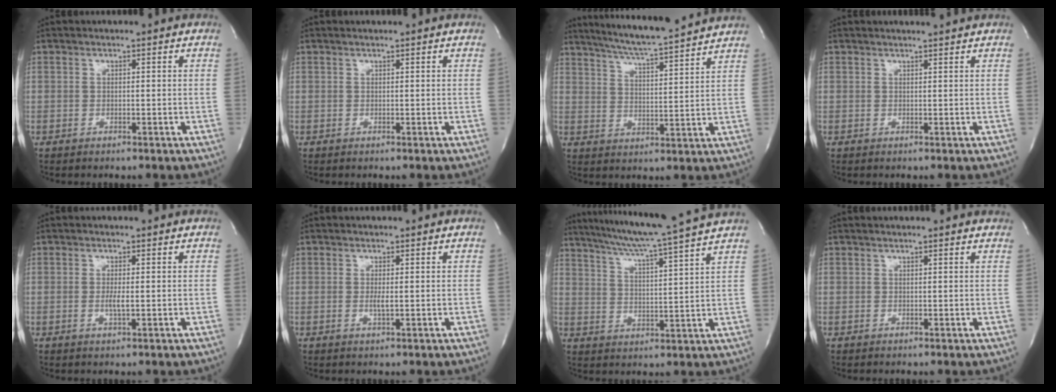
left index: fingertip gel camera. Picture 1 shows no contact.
{"total": 0.9, "force": [0.9, -0.1, 0.3], "torque": [-0.007, 0.007, 0.016]}
{"total": 14.8, "force": [13.4, -0.1, 6.2], "torque": [-0.110, 0.005, 0.195]}
{"total": 3.2, "force": [3.1, -0.3, 1.0], "torque": [-0.015, 0.007, 0.036]}
{"total": 1.7, "force": [-0.1, 0.1, 1.7], "torque": [-0.037, -0.003, -0.001]}
{"total": 1.3, "force": [0.1, 0.1, 1.3], "torque": [-0.031, -0.002, 0.002]}
{"total": 15.8, "force": [13.6, -2.1, 7.8], "torque": [-0.135, -0.016, 0.195]}
{"total": 4.3, "force": [4.0, 0.4, 1.4], "torque": [-0.021, 0.017, 0.037]}